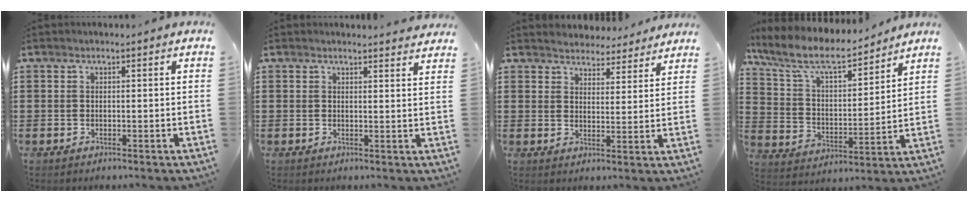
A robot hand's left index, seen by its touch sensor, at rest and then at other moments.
{"total": 2.0, "force": [2.0, 0.1, 0.1], "torque": [0.001, -0.007, 0.037]}
{"total": 4.0, "force": [4.0, 0.3, -0.4], "torque": [-0.010, -0.021, 0.072]}
{"total": 8.5, "force": [7.1, 2.1, 4.2], "torque": [-0.113, -0.037, 0.121]}